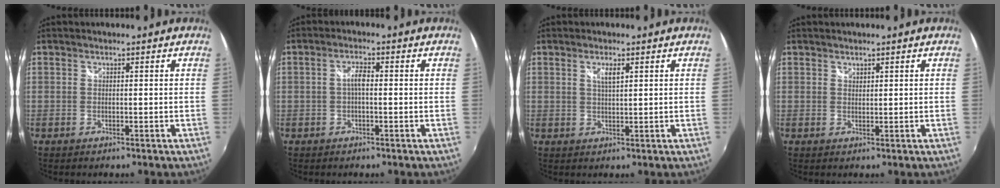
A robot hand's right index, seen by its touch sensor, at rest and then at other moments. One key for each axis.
{"total": 1.8, "fx": -0.2, "fy": 0.6, "fz": 1.7, "tx": -0.031, "ty": 0.005, "tz": -0.005}
{"total": 2.5, "fx": 1.1, "fy": 0.6, "fz": 2.2, "tx": -0.038, "ty": 0.000, "tz": 0.018}
{"total": 0.8, "fx": 0.8, "fy": 0.3, "fz": 0.1, "tx": 0.000, "ty": 0.000, "tz": 0.014}